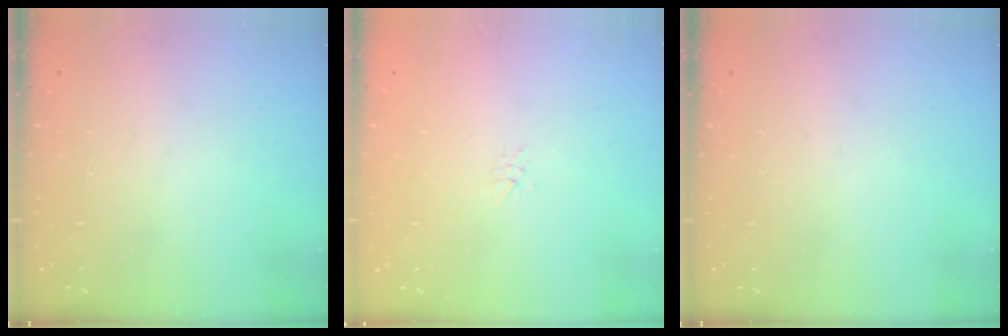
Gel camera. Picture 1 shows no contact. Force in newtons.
{"total": 3.7, "press": 3.6, "slide": 0.5}
{"total": 0.0}